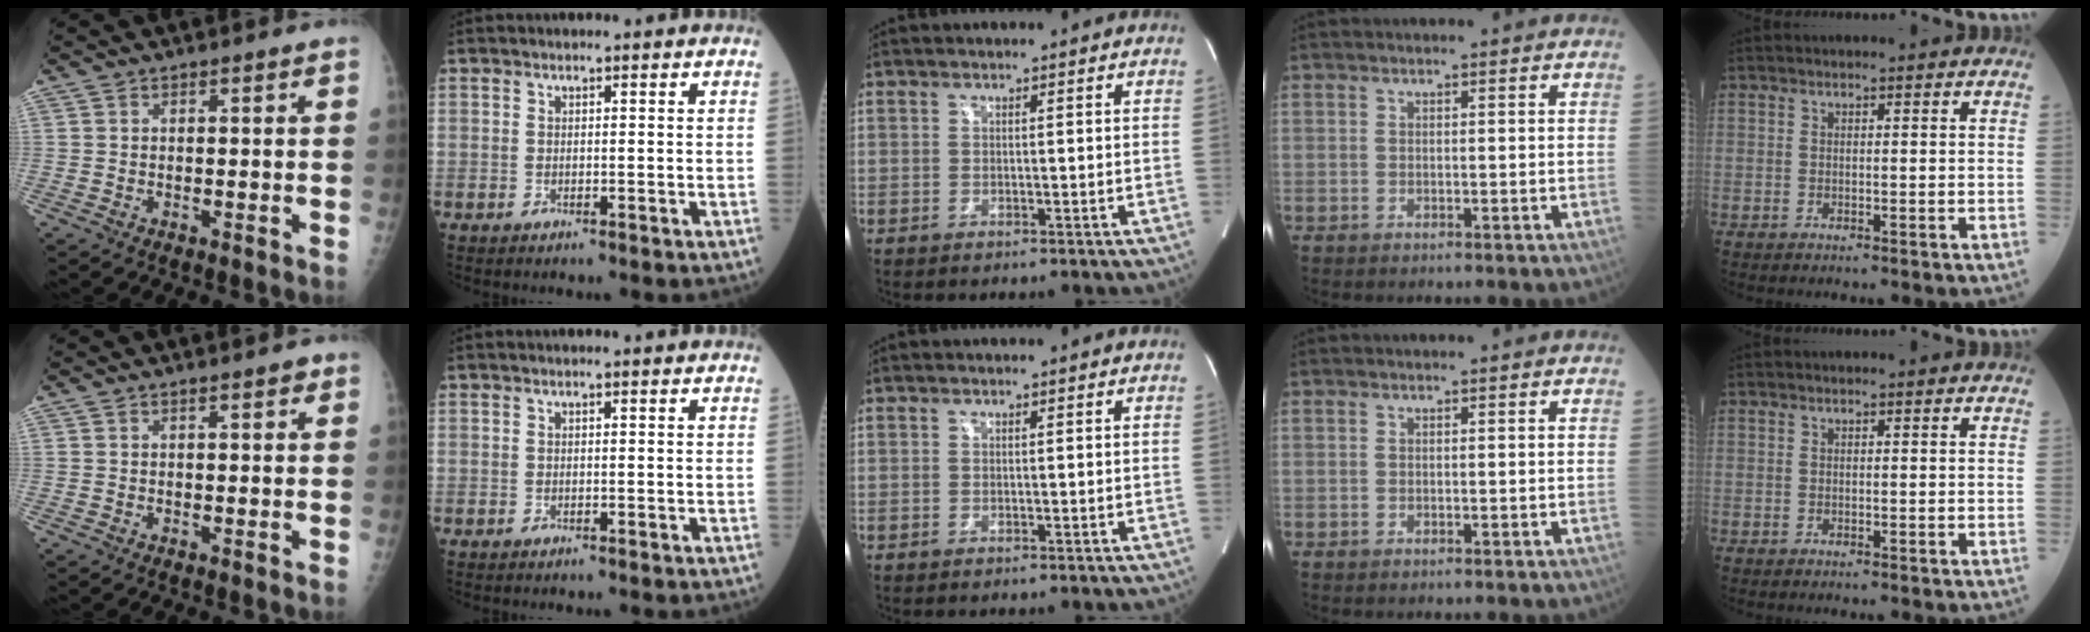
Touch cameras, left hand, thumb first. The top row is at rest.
{"thumb": {"total": 1.3, "force": [0.8, 0.4, 1.0], "torque": [-0.011, 0.000, 0.007]}, "index": {"total": 0.6, "force": [0.5, 0.0, 0.2], "torque": [-0.003, 0.003, 0.010]}}